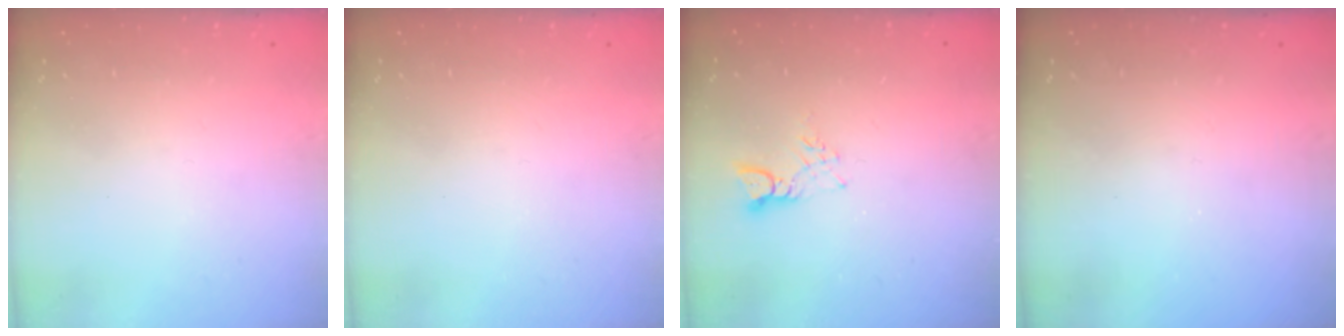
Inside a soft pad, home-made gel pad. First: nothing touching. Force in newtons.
{"total": 0.0}
{"total": 4.0, "press": 4.0, "slide": 0.2}
{"total": 0.0}